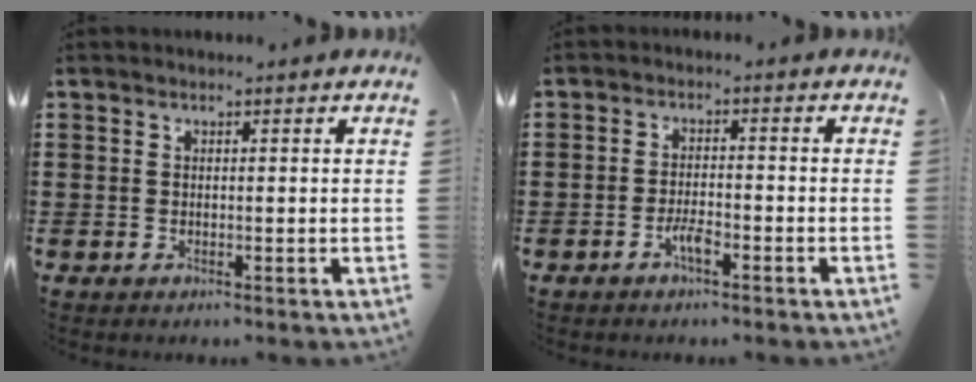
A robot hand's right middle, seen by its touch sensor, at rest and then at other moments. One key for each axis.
{"total": 3.1, "fx": -1.7, "fy": 0.8, "fz": 2.4, "tx": -0.048, "ty": 0.002, "tz": -0.033}